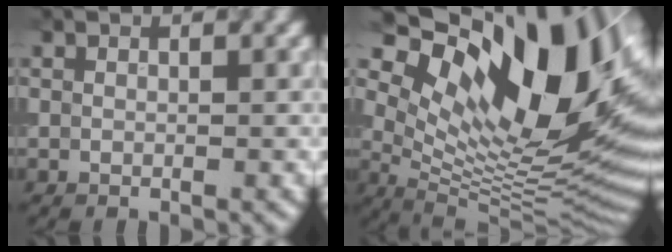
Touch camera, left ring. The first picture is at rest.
{"total": 17.8, "force": [7.2, 7.9, 14.2], "torque": [-0.225, 0.004, 0.135]}